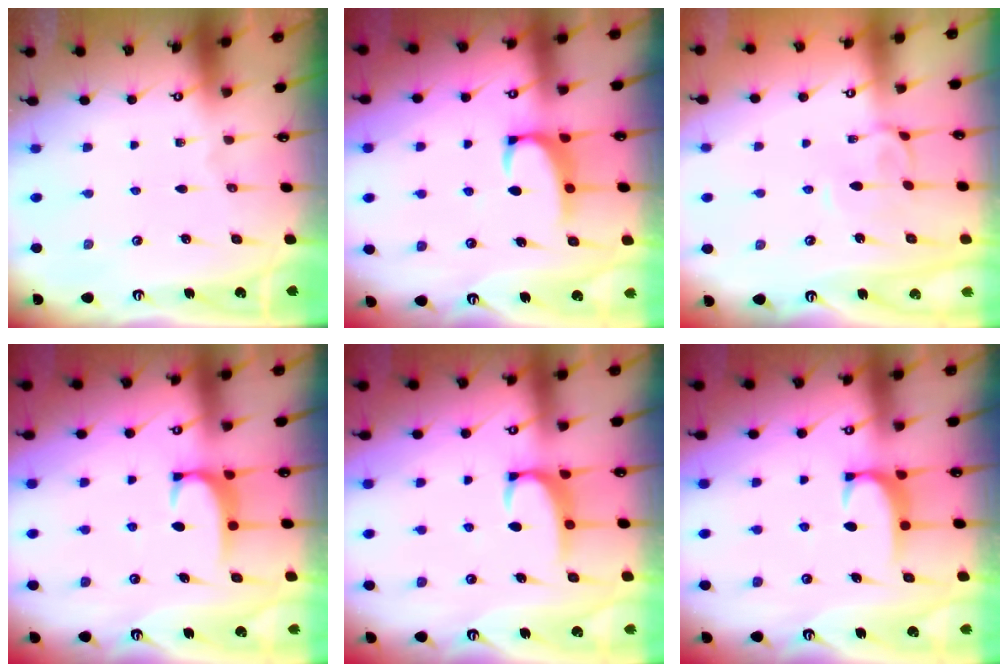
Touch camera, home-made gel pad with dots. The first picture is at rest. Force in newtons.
{"total": 2.5, "press": 2.4, "slide": 0.7}
{"total": 3.2, "press": 3.2, "slide": 0.6}
{"total": 1.7, "press": 1.7, "slide": 0.5}
{"total": 2.2, "press": 2.1, "slide": 0.6}
{"total": 1.8, "press": 1.7, "slide": 0.5}